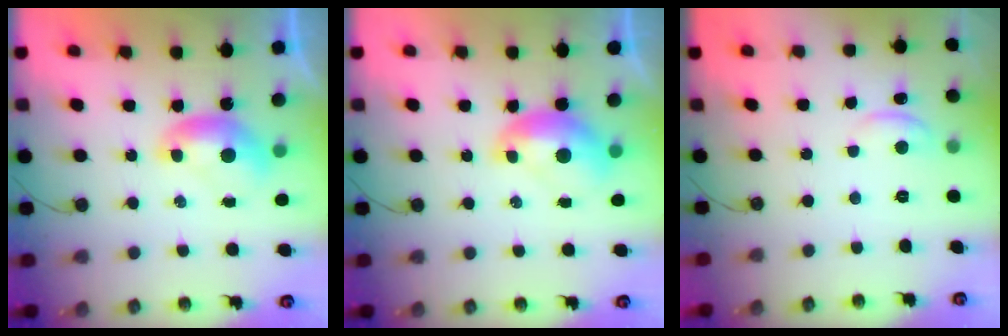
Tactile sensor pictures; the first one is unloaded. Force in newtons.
{"total": 1.6, "press": 1.5, "slide": 0.3}
{"total": 0.5, "press": 0.4, "slide": 0.3}